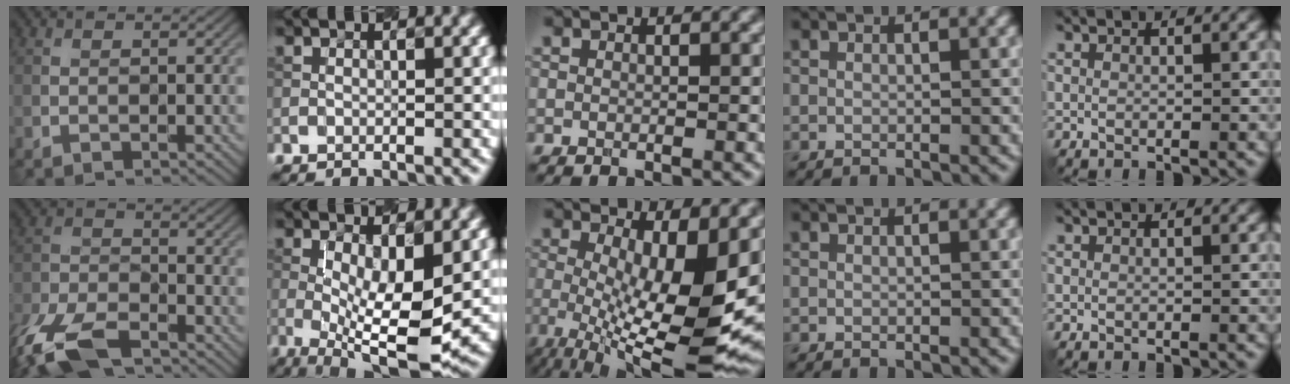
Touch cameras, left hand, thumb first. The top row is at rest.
{"thumb": {"total": 11.0, "force": [-7.6, 4.6, 6.5], "torque": [-0.150, -0.021, -0.157]}, "index": {"total": 8.9, "force": [-0.8, 2.6, 8.5], "torque": [-0.148, -0.017, -0.010]}, "middle": {"total": 12.1, "force": [-0.7, 3.6, 11.5], "torque": [-0.174, -0.020, -0.007]}}